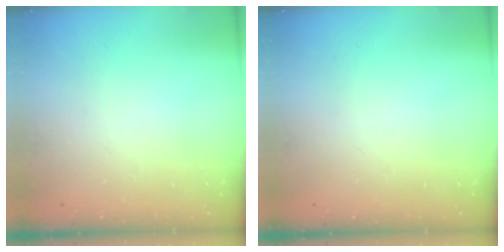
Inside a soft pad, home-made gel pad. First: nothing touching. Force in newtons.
{"total": 0.0}